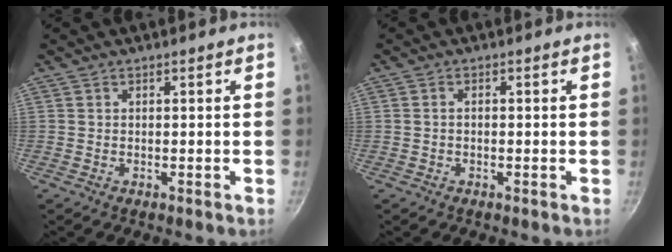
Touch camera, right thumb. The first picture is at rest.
{"total": 1.0, "force": [-0.2, 0.7, 0.7], "torque": [-0.014, 0.009, -0.003]}